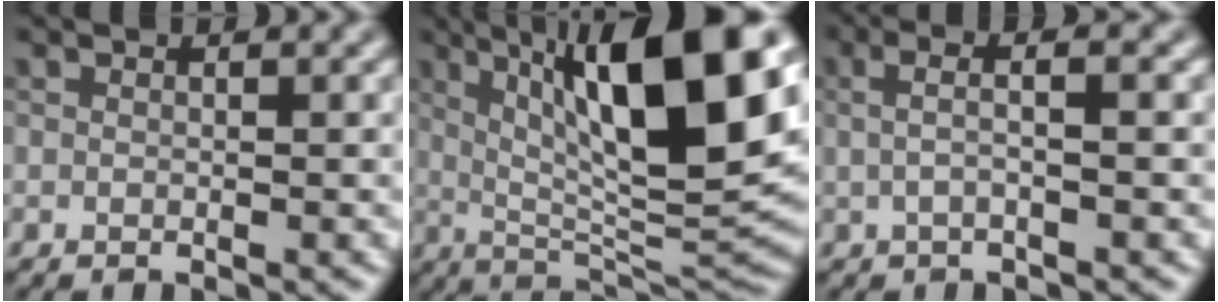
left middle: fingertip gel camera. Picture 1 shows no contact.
{"total": 14.6, "force": [4.3, 3.9, 13.4], "torque": [-0.198, 0.010, 0.076]}
{"total": 2.7, "force": [-0.1, 0.9, 2.5], "torque": [-0.040, 0.004, -0.012]}